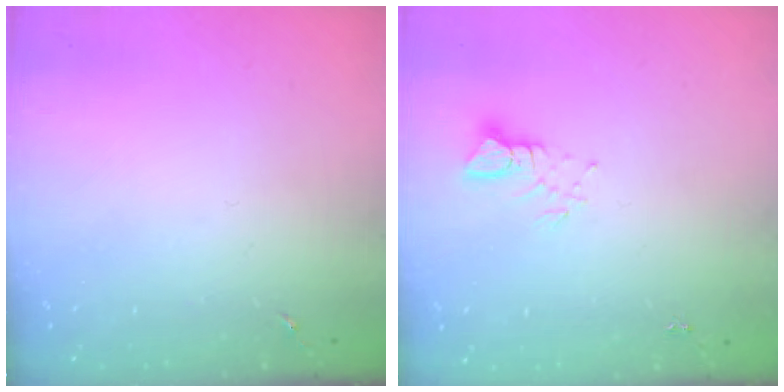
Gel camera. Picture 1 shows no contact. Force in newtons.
{"total": 3.5, "press": 3.5, "slide": 0.3}